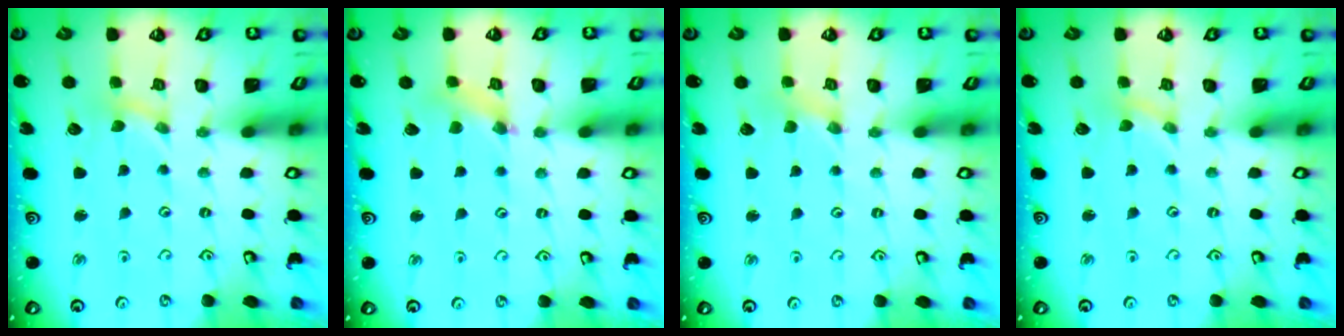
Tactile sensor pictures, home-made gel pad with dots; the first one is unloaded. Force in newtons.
{"total": 3.4, "press": 3.3, "slide": 0.4}
{"total": 0.0}
{"total": 0.0}